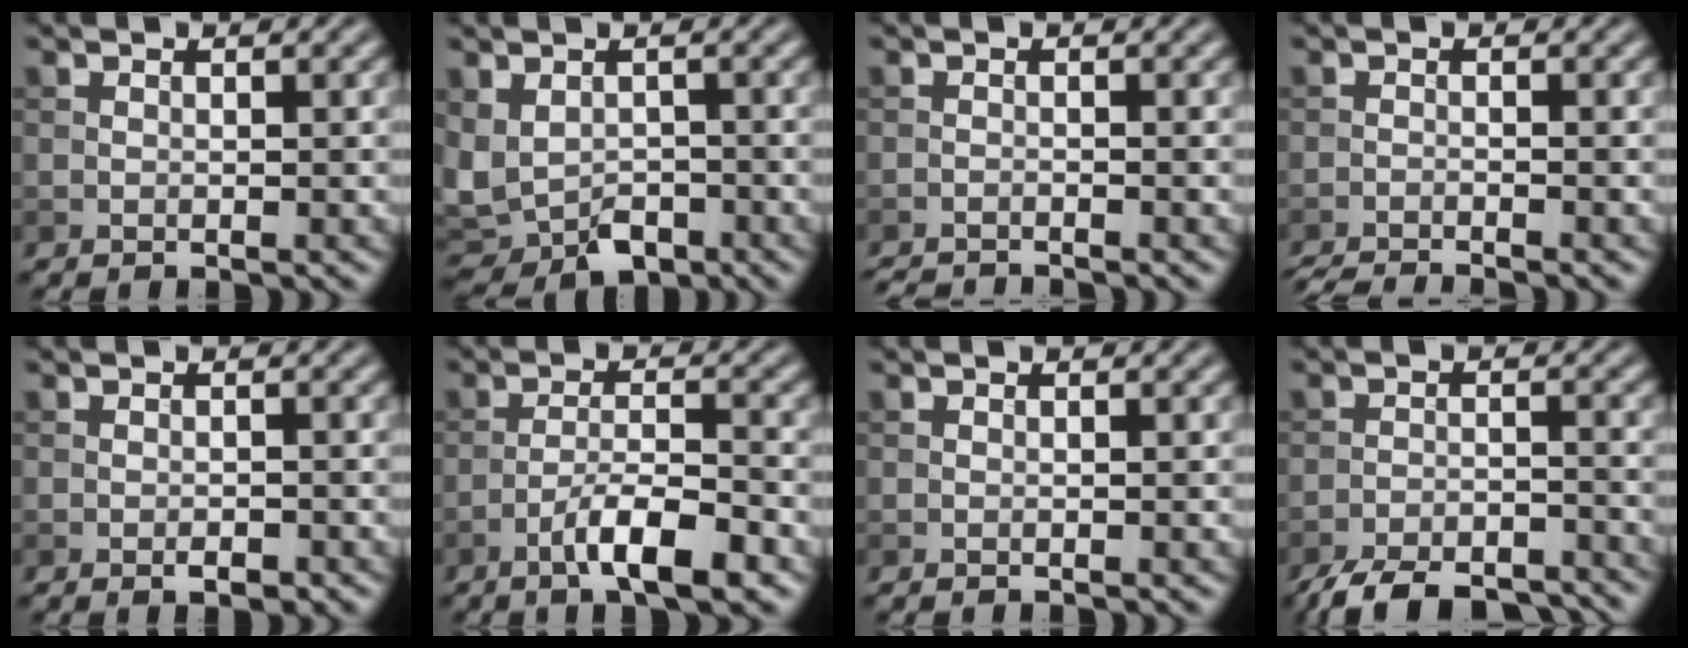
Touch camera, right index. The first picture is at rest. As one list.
[{"total": 5.7, "force": [-2.2, 3.9, 3.5], "torque": [-0.074, -0.014, -0.036]}, {"total": 2.4, "force": [-2.4, 0.1, 0.6], "torque": [-0.014, -0.008, -0.043]}, {"total": 3.6, "force": [-3.4, 0.3, 1.2], "torque": [-0.021, -0.014, -0.061]}, {"total": 1.2, "force": [-0.7, 0.5, 0.8], "torque": [-0.012, -0.001, -0.010]}, {"total": 5.6, "force": [-3.3, 1.1, 4.4], "torque": [-0.075, 0.008, -0.059]}, {"total": 0.0}, {"total": 8.3, "force": [-7.3, 2.3, 3.3], "torque": [-0.052, -0.017, -0.118]}]